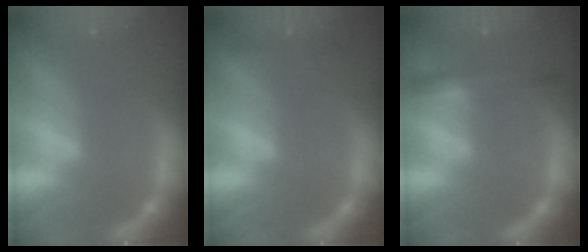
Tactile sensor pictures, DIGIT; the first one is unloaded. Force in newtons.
{"total": 1.4}
{"total": 3.5}